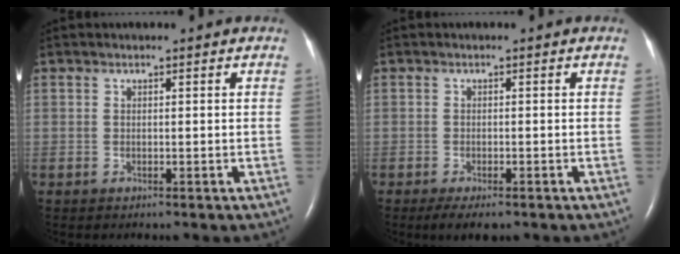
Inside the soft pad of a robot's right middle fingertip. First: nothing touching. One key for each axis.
{"total": 3.3, "fx": -2.3, "fy": 1.0, "fz": 2.1, "tx": -0.038, "ty": -0.006, "tz": -0.031}